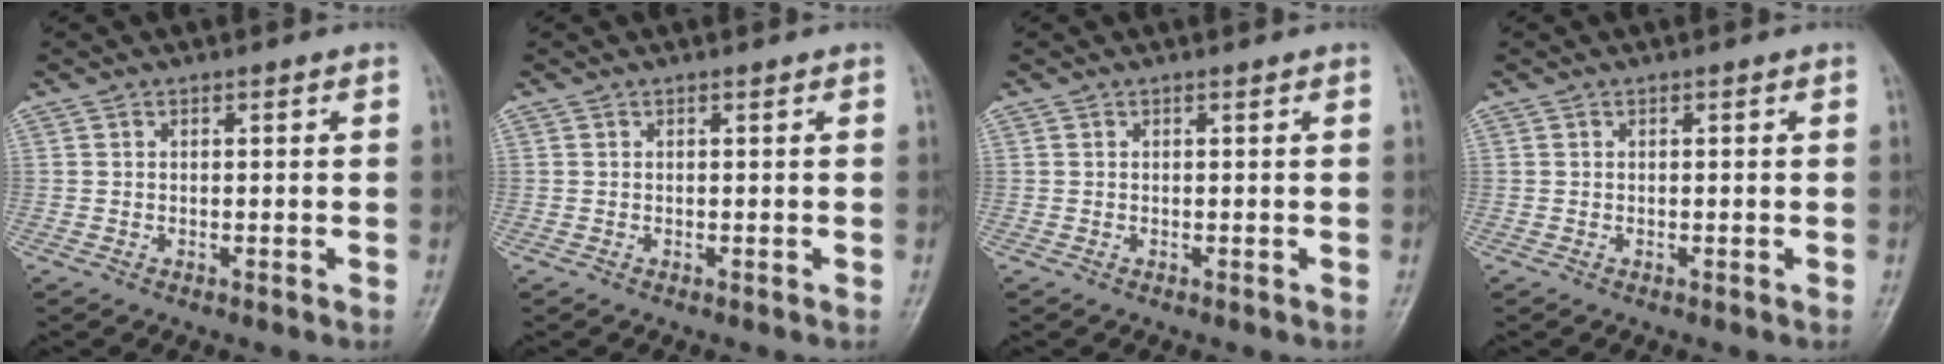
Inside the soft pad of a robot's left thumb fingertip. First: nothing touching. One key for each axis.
{"total": 0.0}
{"total": 0.0}
{"total": 0.0}